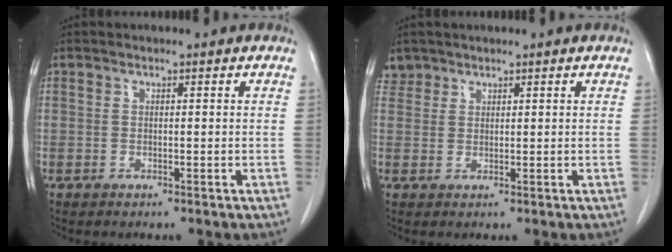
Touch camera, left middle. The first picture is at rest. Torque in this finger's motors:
{"motor_torque": [0.43, -0.42, 0.02, 0.00]}